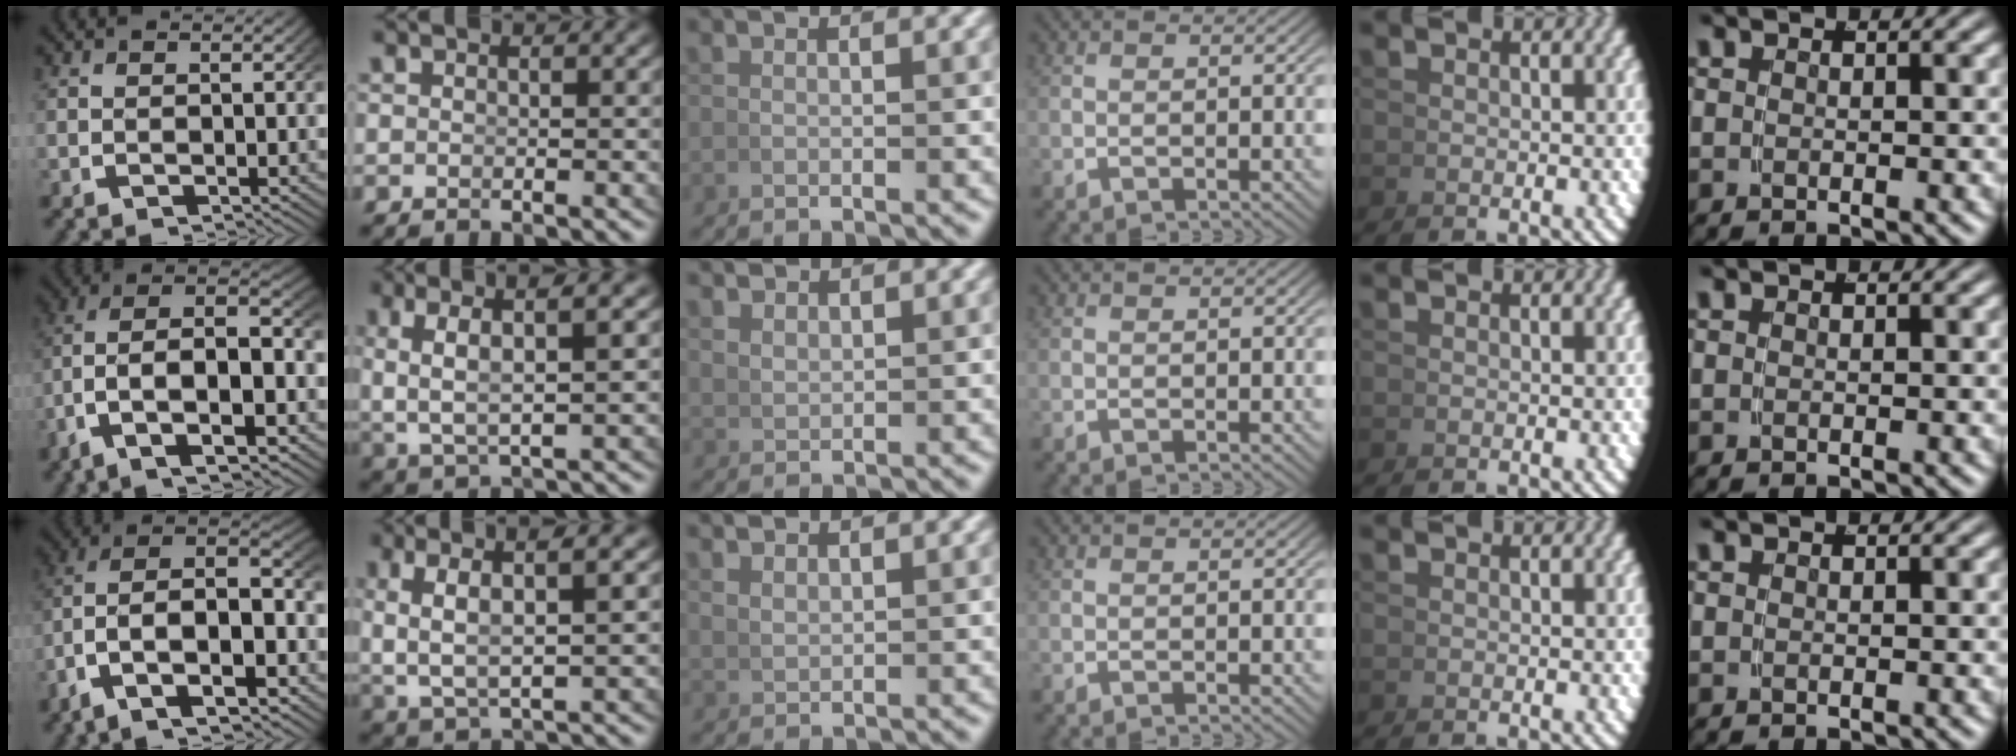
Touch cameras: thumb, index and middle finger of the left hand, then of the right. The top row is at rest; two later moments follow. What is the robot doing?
{"motion": "lift_and_place", "object": "hoodie"}